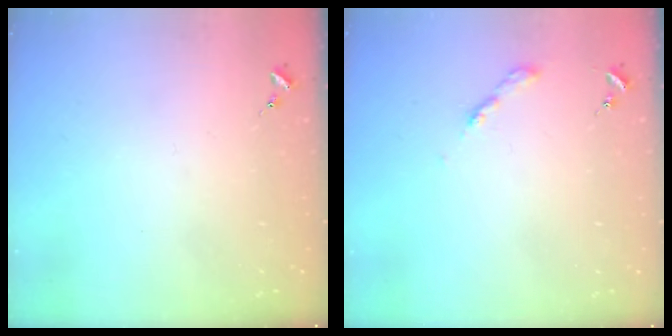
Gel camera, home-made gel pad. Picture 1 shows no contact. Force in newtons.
{"total": 3.1, "press": 3.1, "slide": 0.2}